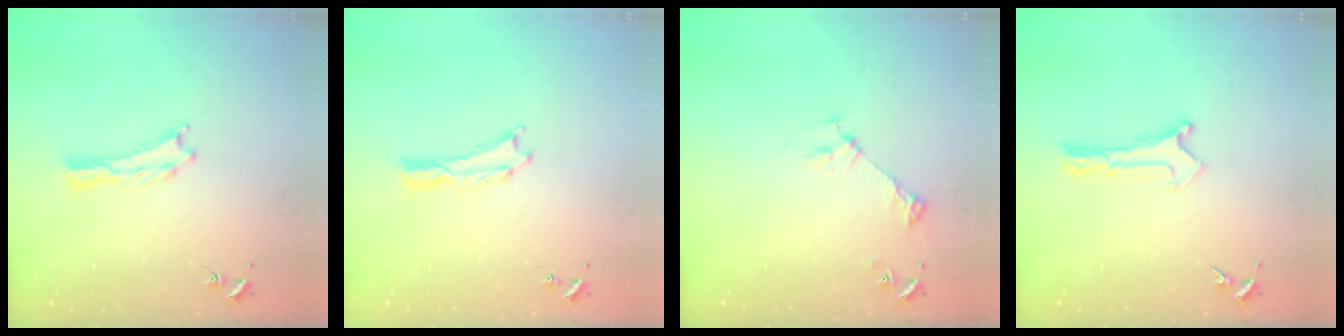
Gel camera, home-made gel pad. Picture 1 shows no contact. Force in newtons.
{"total": 0.0}
{"total": 3.6, "press": 3.6, "slide": 0.4}
{"total": 0.0}